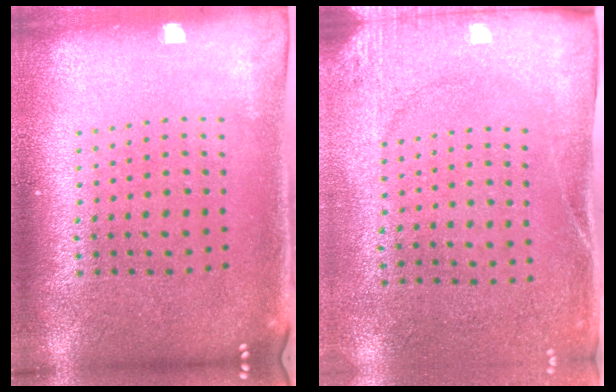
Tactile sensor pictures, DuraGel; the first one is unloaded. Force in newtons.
{"total": 2.7, "press": 2.0, "slide": 1.7}